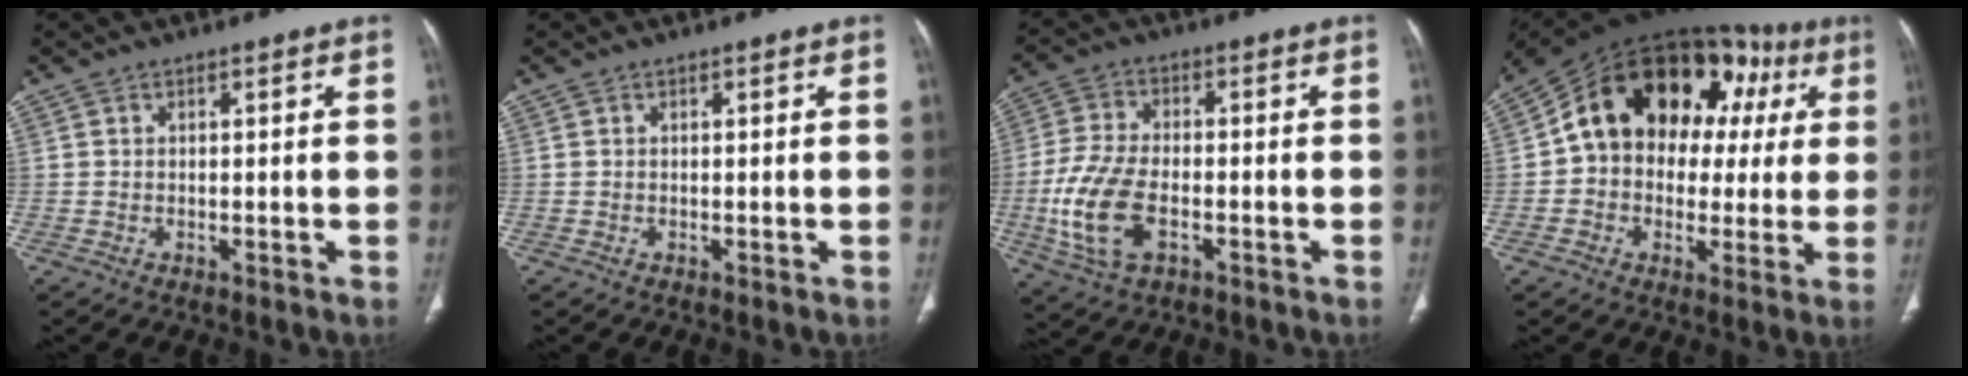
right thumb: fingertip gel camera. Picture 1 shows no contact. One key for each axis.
{"total": 0.0}
{"total": 12.6, "fx": -3.4, "fy": 7.0, "fz": 9.9, "tx": -0.218, "ty": 0.008, "tz": -0.061}
{"total": 22.6, "fx": 5.6, "fy": 15.7, "fz": 15.3, "tx": -0.191, "ty": 0.056, "tz": 0.081}